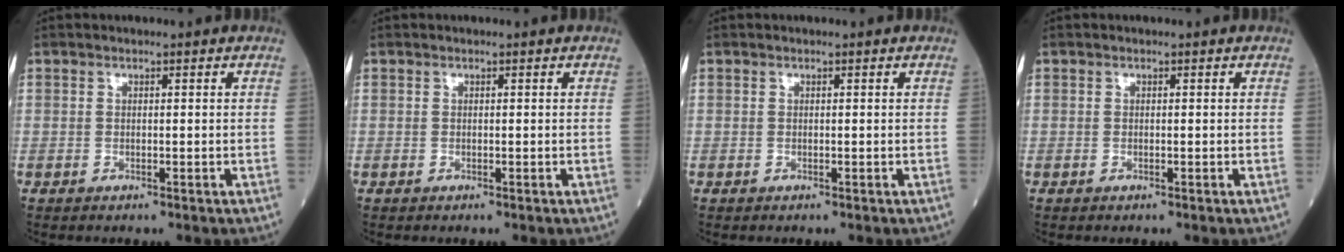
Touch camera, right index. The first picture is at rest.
{"total": 0.0}
{"total": 0.0}
{"total": 0.0}